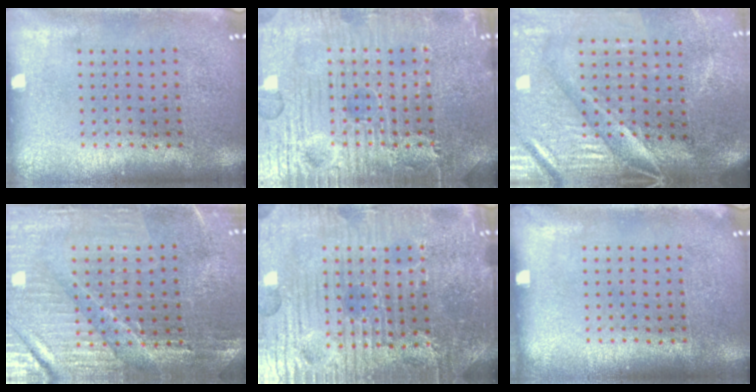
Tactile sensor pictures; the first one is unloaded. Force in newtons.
{"total": 7.6, "press": 7.5, "slide": 0.8}
{"total": 4.6, "press": 3.9, "slide": 2.4}
{"total": 3.2, "press": 3.1, "slide": 0.3}
{"total": 5.8, "press": 5.4, "slide": 2.0}
{"total": 0.0}